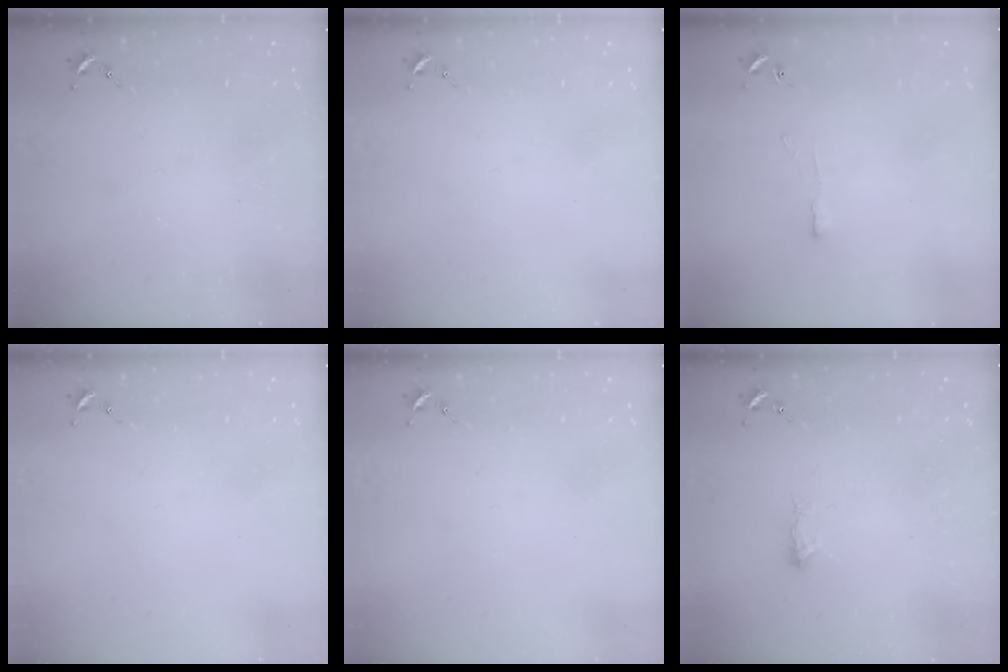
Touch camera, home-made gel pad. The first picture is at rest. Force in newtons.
{"total": 0.0}
{"total": 3.3, "press": 3.3, "slide": 0.3}
{"total": 0.0}
{"total": 0.0}
{"total": 4.5, "press": 4.4, "slide": 0.8}